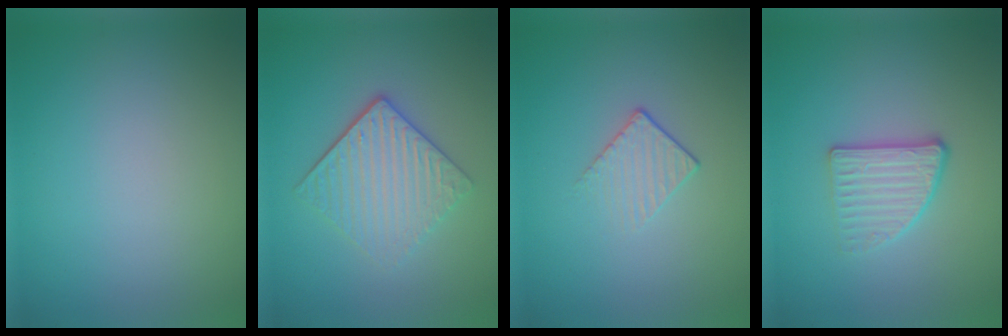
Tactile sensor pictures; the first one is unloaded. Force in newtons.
{"total": 4.0, "press": 3.3, "slide": 2.3}
{"total": 1.5, "press": 0.9, "slide": 1.2}
{"total": 2.9, "press": 2.5, "slide": 1.4}